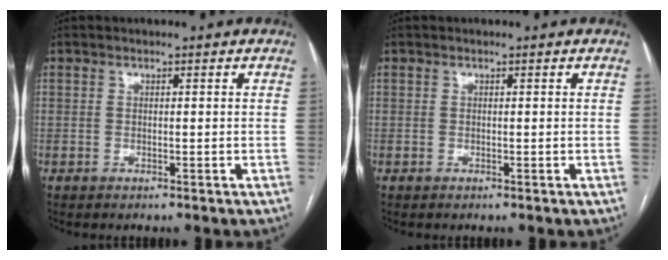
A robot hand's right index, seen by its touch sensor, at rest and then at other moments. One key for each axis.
{"total": 0.0}